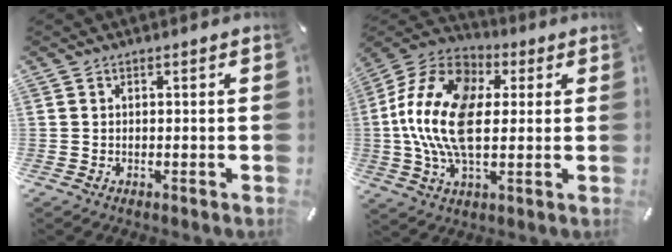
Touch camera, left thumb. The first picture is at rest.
{"total": 17.9, "force": [1.0, 11.3, 13.8], "torque": [-0.315, 0.007, 0.014]}